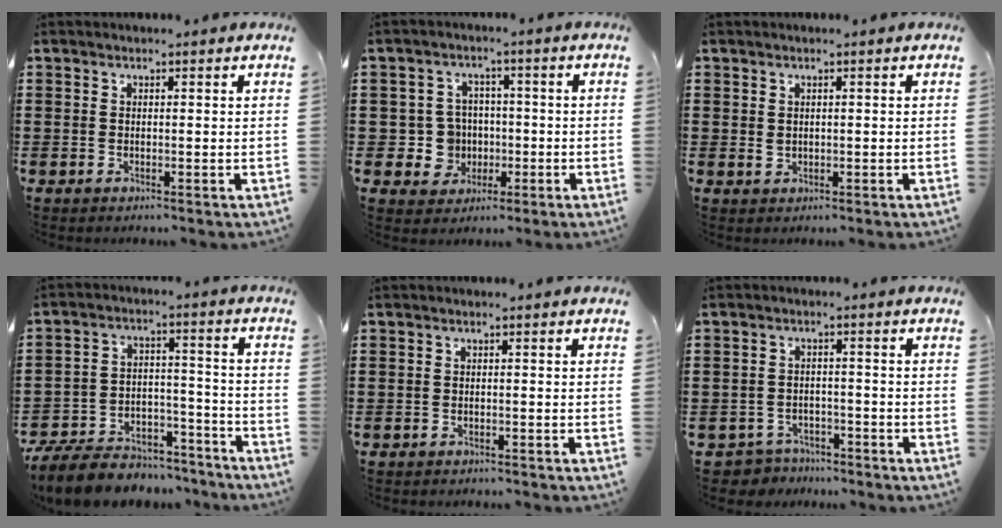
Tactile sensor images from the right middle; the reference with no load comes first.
{"total": 6.3, "force": [-0.9, 6.0, 1.8], "torque": [-0.050, 0.010, -0.016]}
{"total": 1.2, "force": [0.3, 1.1, 0.6], "torque": [-0.014, 0.007, 0.006]}
{"total": 9.2, "force": [-8.5, 2.5, 2.3], "torque": [-0.046, 0.027, -0.167]}
{"total": 0.8, "force": [-0.8, 0.1, 0.0], "torque": [-0.002, 0.002, -0.018]}
{"total": 3.2, "force": [-3.1, 0.9, -0.3], "torque": [-0.013, -0.002, -0.070]}